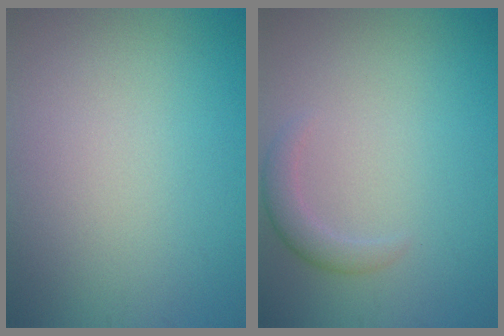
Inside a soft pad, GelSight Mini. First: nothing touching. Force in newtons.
{"total": 1.8, "press": 1.8, "slide": 0.0}